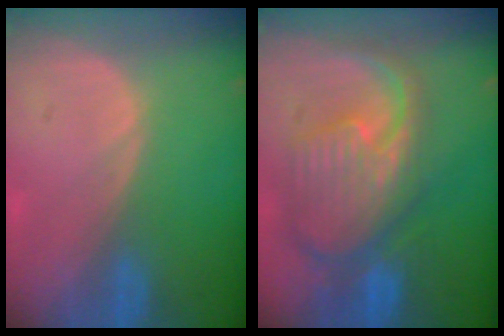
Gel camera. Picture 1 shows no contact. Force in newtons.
{"total": 11.8, "press": 10.2, "slide": 6.0}